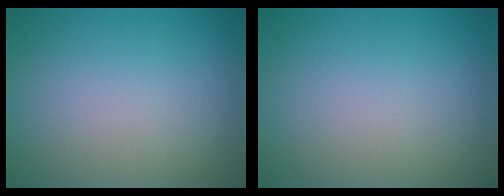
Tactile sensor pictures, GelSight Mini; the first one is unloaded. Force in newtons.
{"total": 0.0}